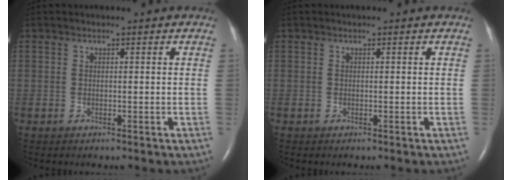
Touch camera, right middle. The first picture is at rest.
{"total": 0.0}